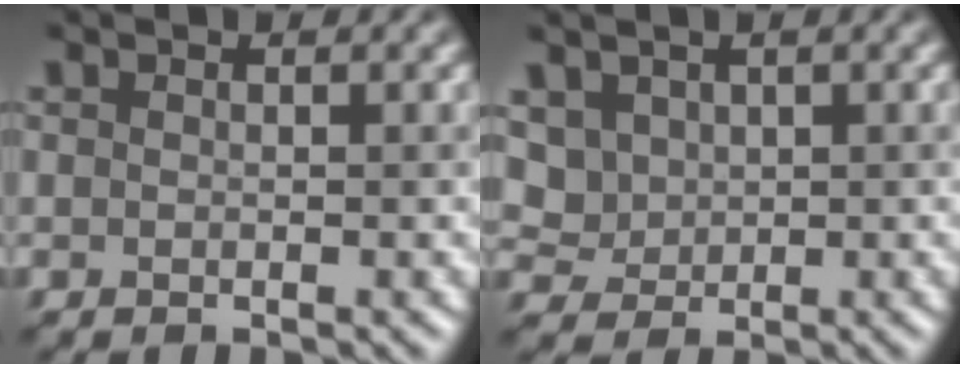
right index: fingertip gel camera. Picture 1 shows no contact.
{"total": 2.9, "force": [1.4, 2.4, 0.7], "torque": [-0.027, 0.005, 0.049]}